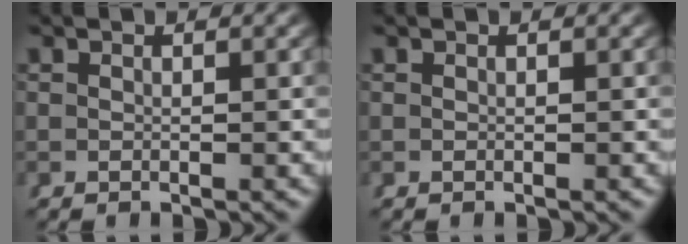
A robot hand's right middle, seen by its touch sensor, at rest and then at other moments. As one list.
[{"total": 0.0}]